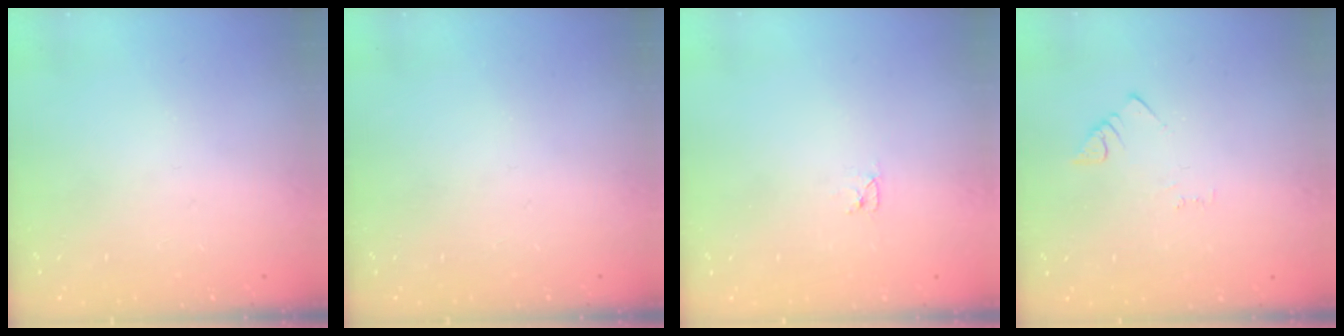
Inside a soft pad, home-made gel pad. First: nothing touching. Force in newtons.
{"total": 0.0}
{"total": 2.6, "press": 2.6, "slide": 0.3}
{"total": 1.5, "press": 1.5, "slide": 0.3}